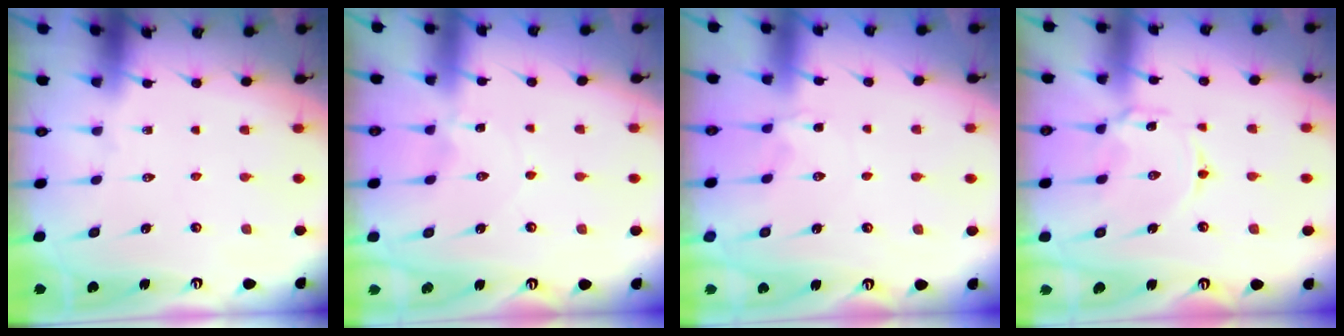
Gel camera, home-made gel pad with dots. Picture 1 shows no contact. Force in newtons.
{"total": 0.0}
{"total": 1.4, "press": 1.4, "slide": 0.3}
{"total": 3.3, "press": 3.3, "slide": 0.3}